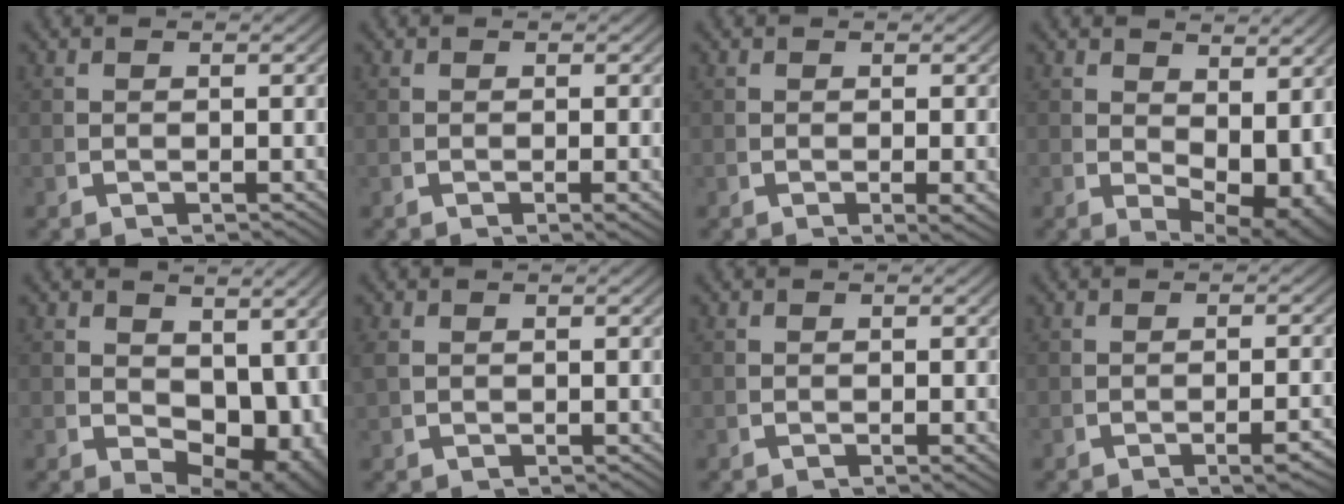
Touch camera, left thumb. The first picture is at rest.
{"total": 1.2, "force": [-0.2, 0.2, 1.1], "torque": [-0.017, 0.002, -0.003]}
{"total": 1.5, "force": [-0.1, 0.3, 1.5], "torque": [-0.022, -0.002, -0.002]}
{"total": 6.0, "force": [0.9, 3.5, 4.8], "torque": [-0.079, -0.031, 0.035]}
{"total": 7.4, "force": [0.2, 4.7, 5.7], "torque": [-0.090, -0.042, 0.031]}
{"total": 0.6, "force": [0.4, 0.4, 0.3], "torque": [-0.013, -0.004, 0.016]}
{"total": 0.8, "force": [-0.1, 0.1, 0.8], "torque": [-0.011, 0.002, -0.002]}
{"total": 1.9, "force": [-1.0, 0.2, 1.7], "torque": [-0.027, 0.006, -0.017]}